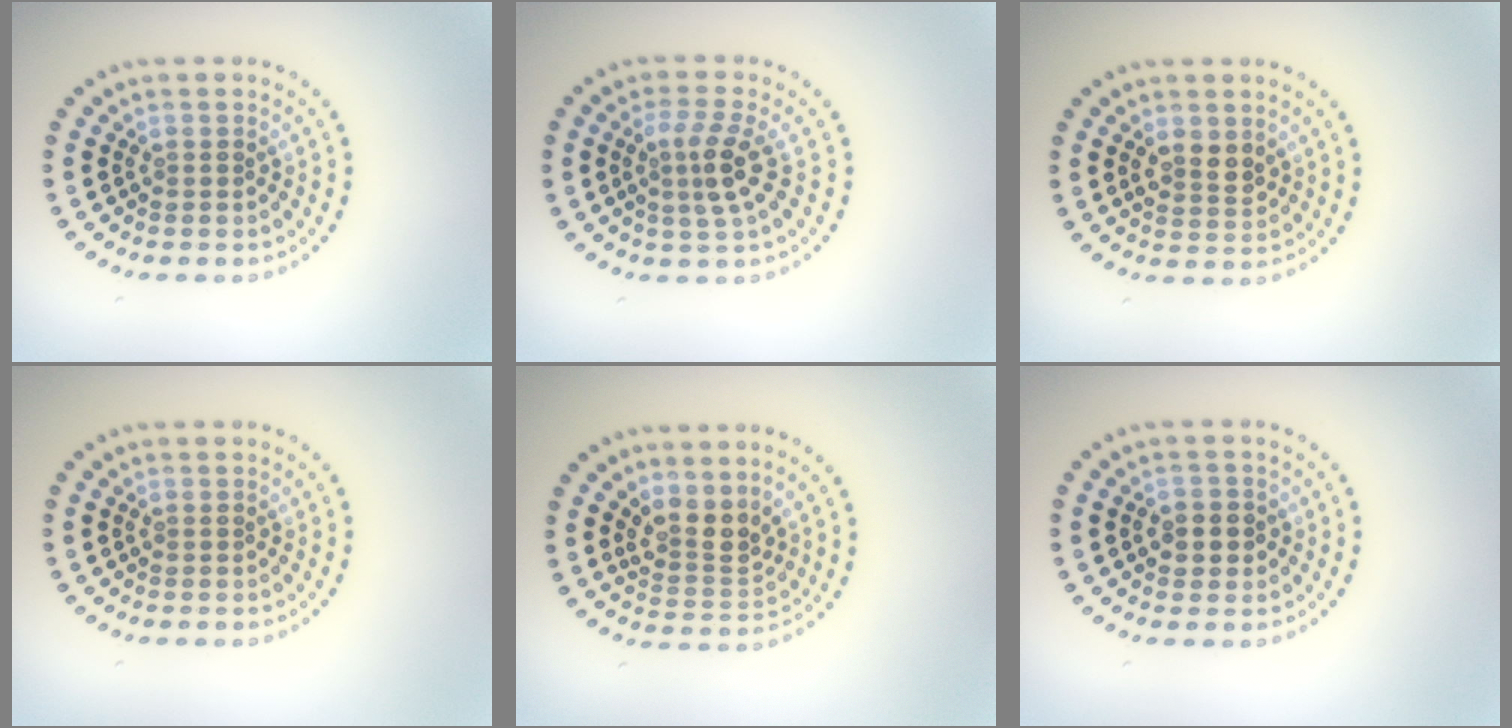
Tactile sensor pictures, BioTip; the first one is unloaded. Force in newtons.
{"total": 2.9, "press": 2.6, "slide": 1.4}
{"total": 2.1, "press": 2.0, "slide": 0.4}
{"total": 0.0}
{"total": 2.9, "press": 2.3, "slide": 1.6}
{"total": 2.3, "press": 2.2, "slide": 0.5}